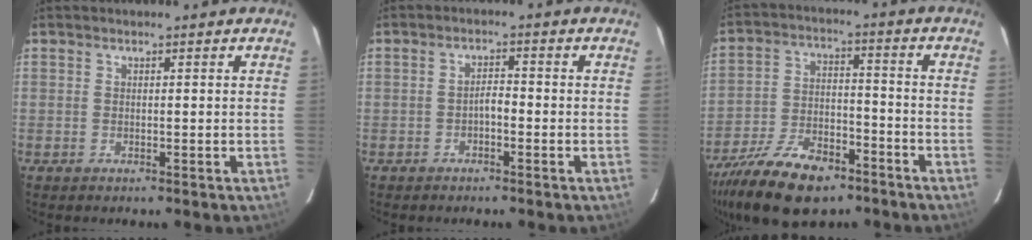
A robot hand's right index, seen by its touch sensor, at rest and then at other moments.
{"total": 1.9, "force": [-1.2, 0.7, 1.3], "torque": [-0.024, 0.007, -0.021]}
{"total": 18.2, "force": [-12.8, 8.0, 10.1], "torque": [-0.221, -0.023, -0.219]}